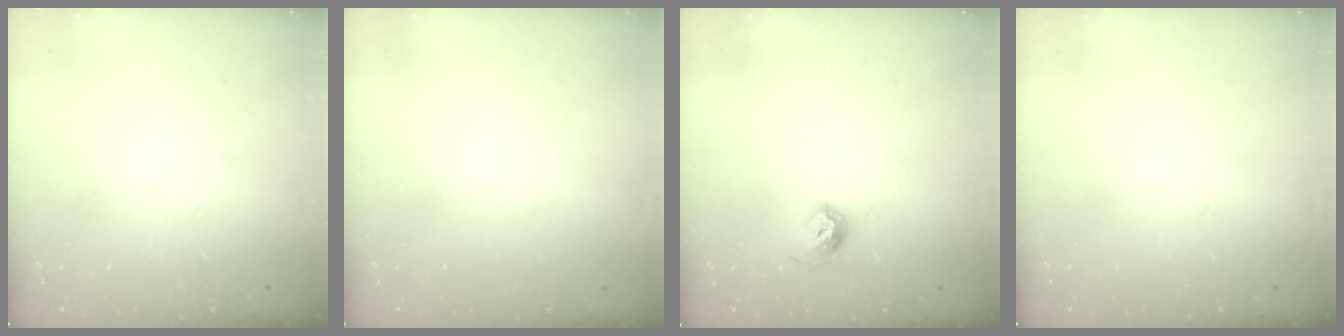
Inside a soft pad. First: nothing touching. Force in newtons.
{"total": 0.9, "press": 0.9, "slide": 0.1}
{"total": 6.9, "press": 6.8, "slide": 1.1}
{"total": 0.0}